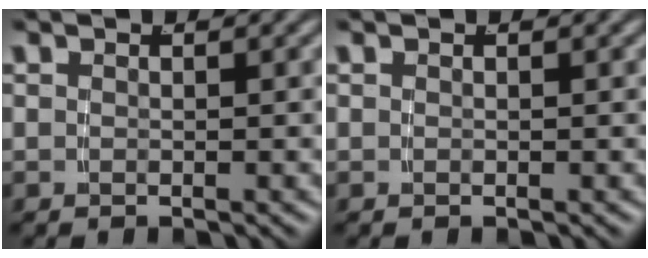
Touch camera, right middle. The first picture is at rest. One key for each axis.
{"total": 0.0}